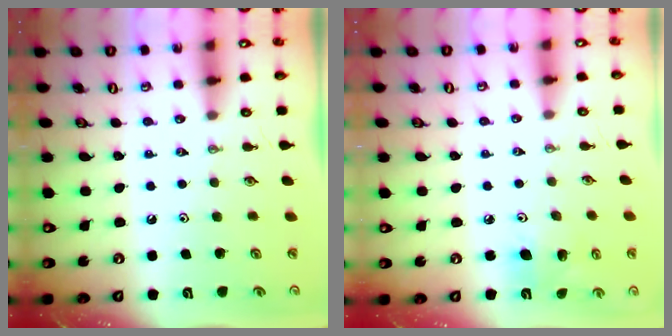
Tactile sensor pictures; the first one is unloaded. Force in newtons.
{"total": 7.4, "press": 7.3, "slide": 1.2}